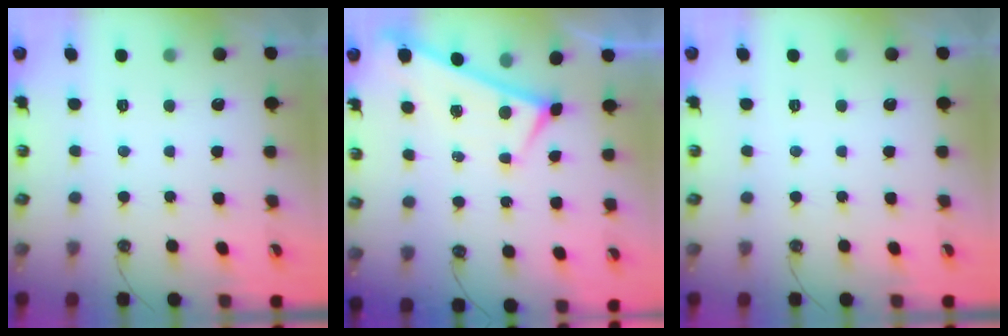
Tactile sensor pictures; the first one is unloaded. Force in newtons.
{"total": 0.0}
{"total": 0.0}